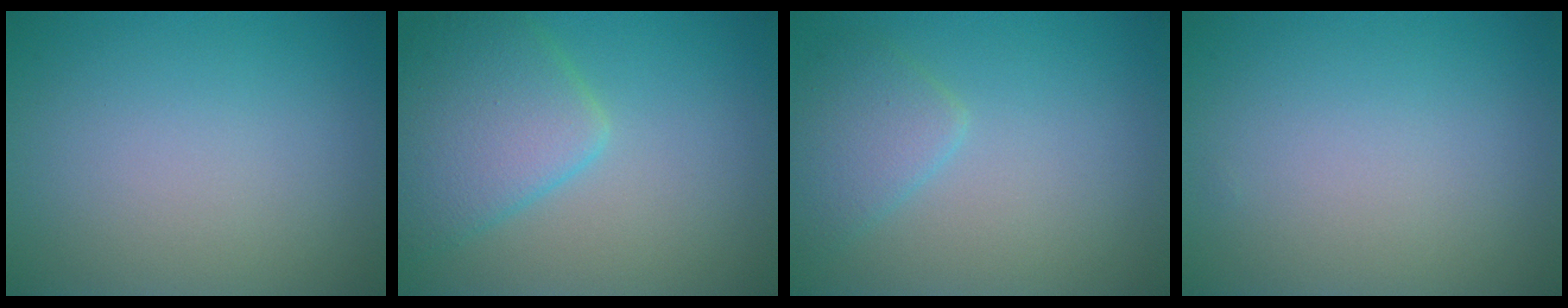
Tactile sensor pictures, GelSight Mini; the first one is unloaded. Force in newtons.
{"total": 5.8, "press": 5.8, "slide": 0.2}
{"total": 2.6, "press": 2.6, "slide": 0.1}
{"total": 0.0}